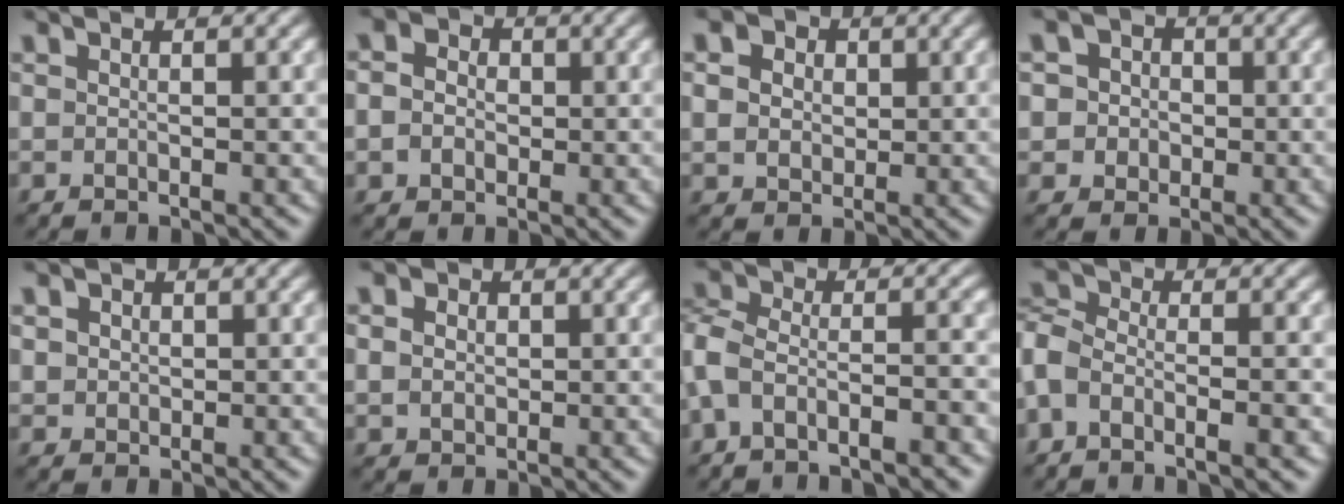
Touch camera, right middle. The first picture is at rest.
{"total": 4.2, "force": [0.7, 3.5, 2.2], "torque": [-0.024, 0.024, -0.023]}
{"total": 5.6, "force": [2.3, 4.2, 2.9], "torque": [-0.063, 0.019, 0.017]}
{"total": 4.5, "force": [1.1, 4.0, 1.7], "torque": [-0.014, 0.022, -0.001]}
{"total": 2.1, "force": [0.9, 1.7, 0.8], "torque": [-0.023, 0.005, 0.022]}
{"total": 2.3, "force": [0.7, 1.9, 1.1], "torque": [-0.027, 0.007, 0.010]}
{"total": 5.5, "force": [-3.3, 2.4, 3.7], "torque": [-0.074, 0.001, -0.069]}
{"total": 5.4, "force": [-2.0, 2.9, 4.1], "torque": [-0.062, 0.012, -0.039]}